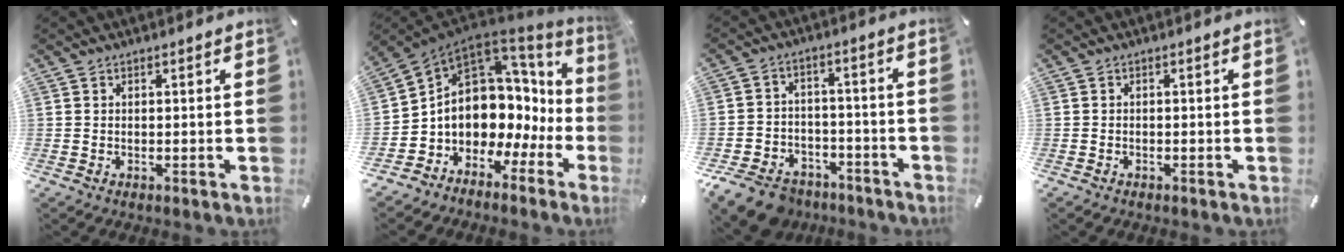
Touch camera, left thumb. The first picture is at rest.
{"total": 11.6, "force": [1.2, 9.5, 6.5], "torque": [-0.115, -0.048, 0.024]}
{"total": 10.2, "force": [-7.6, 5.8, 3.5], "torque": [-0.065, 0.051, -0.141]}
{"total": 0.6, "force": [-0.5, 0.3, 0.2], "torque": [-0.002, 0.002, -0.012]}